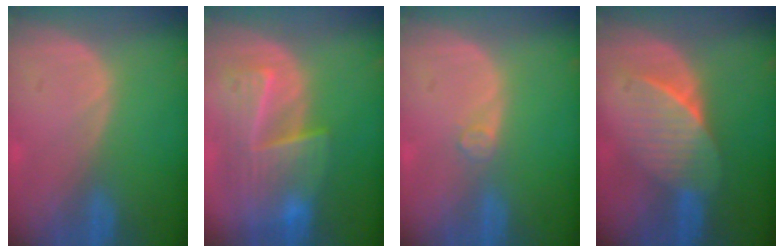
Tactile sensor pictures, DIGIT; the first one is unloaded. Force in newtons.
{"total": 9.5, "press": 8.4, "slide": 4.4}
{"total": 1.5, "press": 1.5, "slide": 0.2}
{"total": 7.5, "press": 6.8, "slide": 3.2}